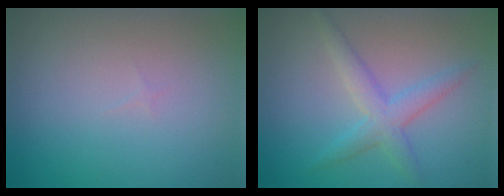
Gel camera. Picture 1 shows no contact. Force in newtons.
{"total": 2.9, "press": 2.9, "slide": 0.1}